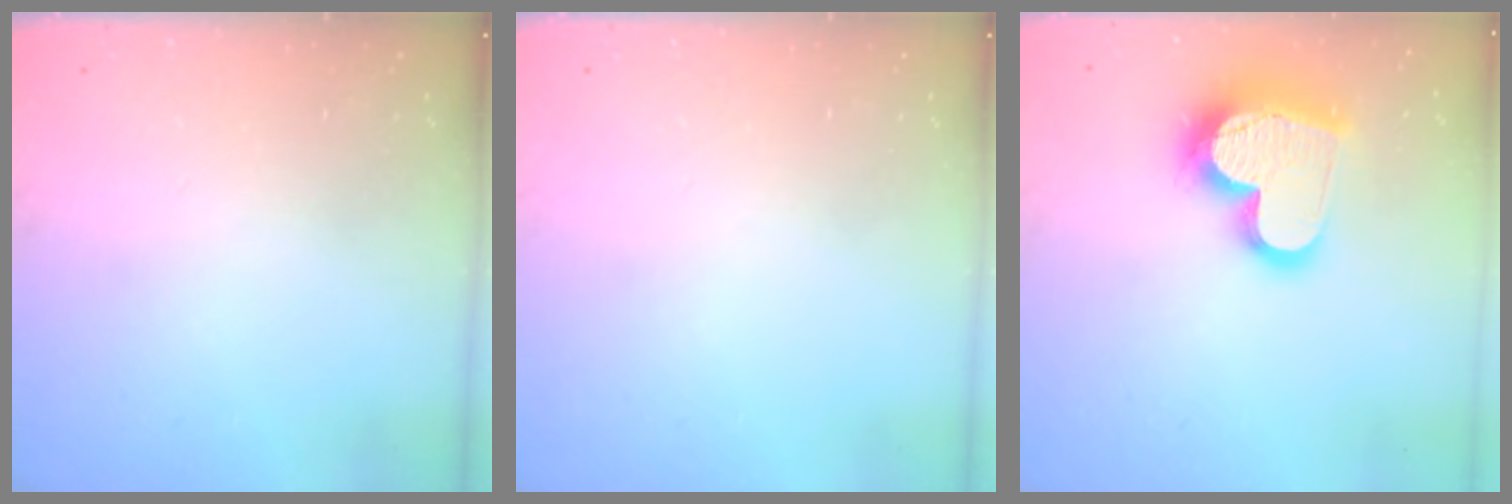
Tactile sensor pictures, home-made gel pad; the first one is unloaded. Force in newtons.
{"total": 0.0}
{"total": 17.9, "press": 17.8, "slide": 1.7}